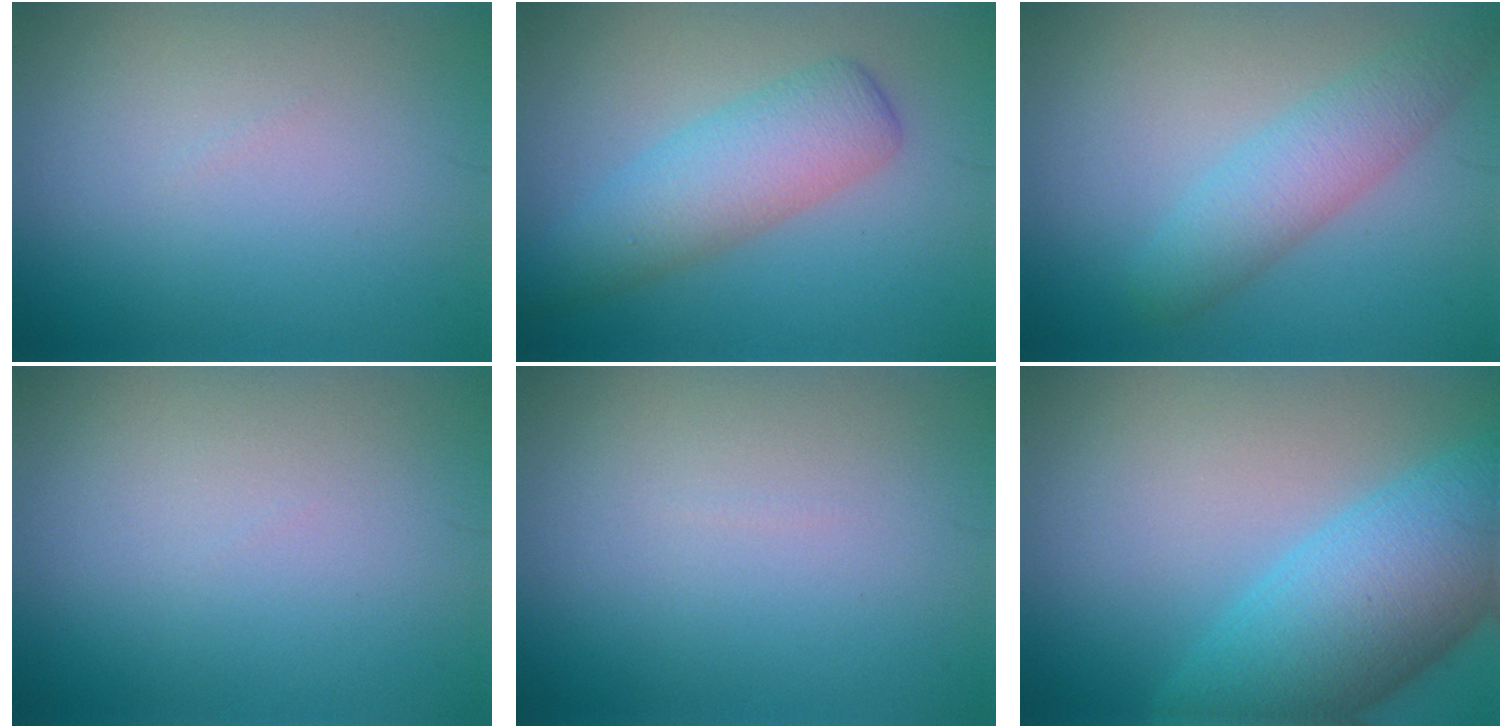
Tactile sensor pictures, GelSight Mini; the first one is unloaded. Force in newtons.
{"total": 5.0, "press": 5.0, "slide": 0.3}
{"total": 3.6, "press": 3.6, "slide": 0.1}
{"total": 0.0}
{"total": 0.0}
{"total": 9.4, "press": 9.4, "slide": 0.3}